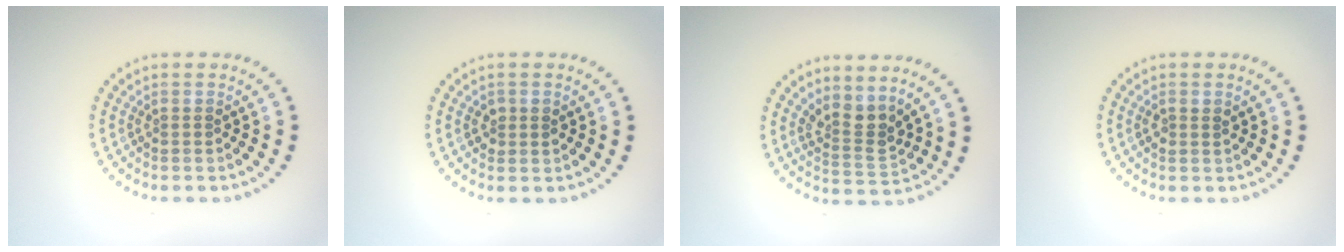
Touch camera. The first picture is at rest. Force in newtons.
{"total": 1.3, "press": 1.3, "slide": 0.1}
{"total": 2.8, "press": 2.1, "slide": 1.8}
{"total": 1.0, "press": 0.9, "slide": 0.4}